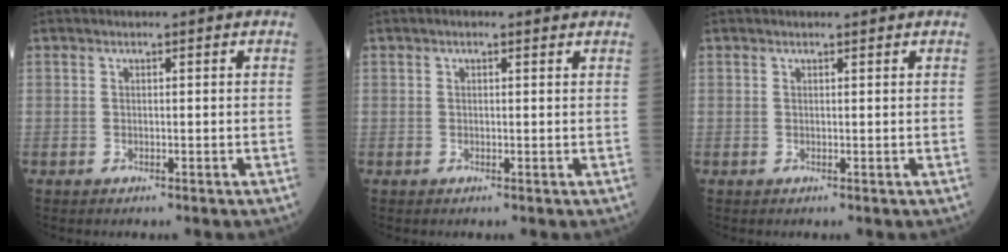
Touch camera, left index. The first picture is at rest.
{"total": 1.5, "force": [1.1, 0.5, 0.9], "torque": [-0.017, 0.013, 0.011]}
{"total": 0.9, "force": [0.9, 0.0, 0.2], "torque": [-0.008, 0.000, 0.012]}